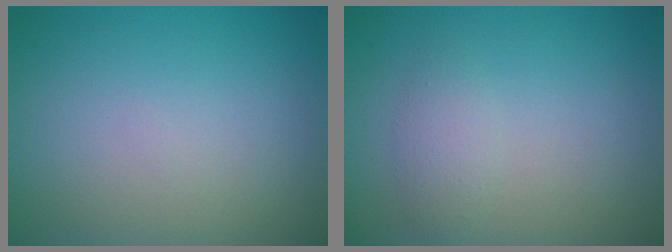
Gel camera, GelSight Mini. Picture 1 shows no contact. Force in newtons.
{"total": 1.6, "press": 1.6, "slide": 0.1}